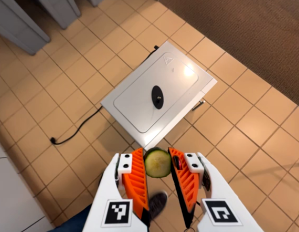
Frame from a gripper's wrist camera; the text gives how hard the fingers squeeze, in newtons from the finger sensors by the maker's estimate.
{"total": 6.1, "left": 5.4, "right": 6.9}